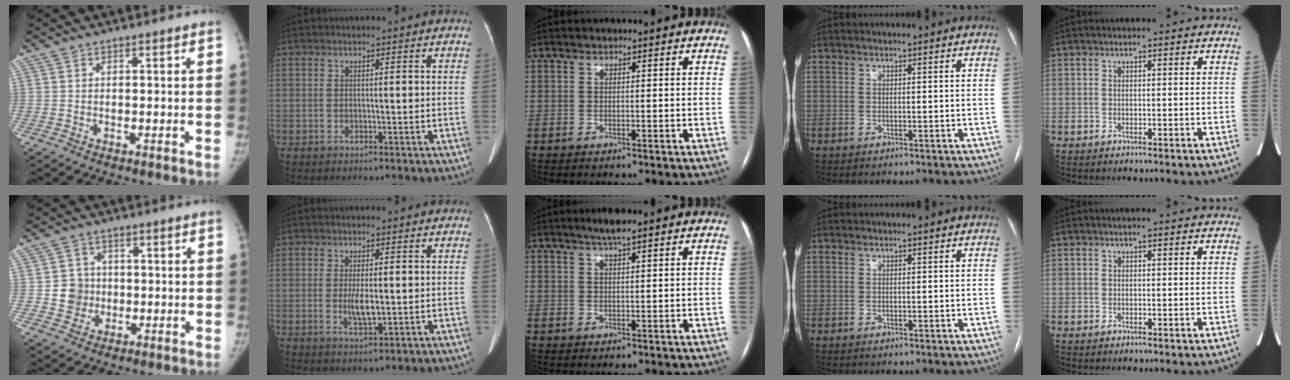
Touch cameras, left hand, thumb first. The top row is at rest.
{"thumb": {"total": 6.0, "force": [-0.3, 5.8, 1.5], "torque": [0.002, 0.009, -0.002]}, "index": {"total": 3.5, "force": [-0.2, 0.9, 3.3], "torque": [-0.065, -0.007, -0.001]}, "middle": {"total": 2.7, "force": [2.0, 0.0, 1.8], "torque": [-0.039, 0.006, 0.038]}}